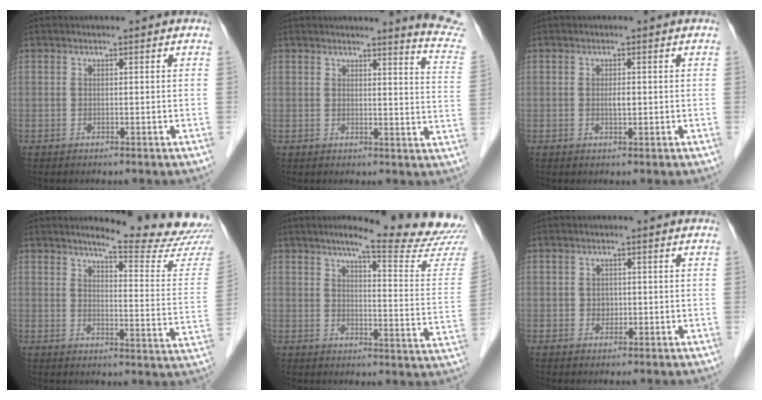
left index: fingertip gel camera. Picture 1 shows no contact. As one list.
[{"total": 8.9, "force": [8.6, -1.2, 1.6], "torque": [-0.014, -0.088, 0.071]}, {"total": 1.3, "force": [0.0, 0.4, 1.3], "torque": [-0.024, 0.000, 0.001]}, {"total": 15.6, "force": [14.9, -0.8, 4.5], "torque": [-0.056, -0.107, 0.166]}, {"total": 17.5, "force": [15.9, -0.6, 7.2], "torque": [-0.095, -0.087, 0.181]}, {"total": 1.4, "force": [-0.1, 1.2, 0.7], "torque": [-0.013, 0.001, 0.001]}]